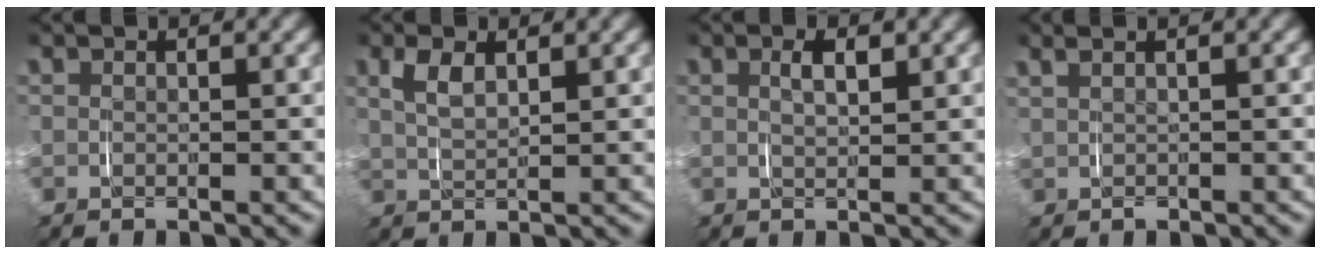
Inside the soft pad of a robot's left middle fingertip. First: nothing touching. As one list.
[{"total": 2.6, "force": [1.3, 1.0, 2.0], "torque": [-0.042, -0.001, 0.027]}, {"total": 2.0, "force": [0.8, 0.7, 1.7], "torque": [-0.024, 0.001, 0.014]}, {"total": 1.7, "force": [0.9, 0.8, 1.2], "torque": [-0.015, 0.006, 0.016]}]